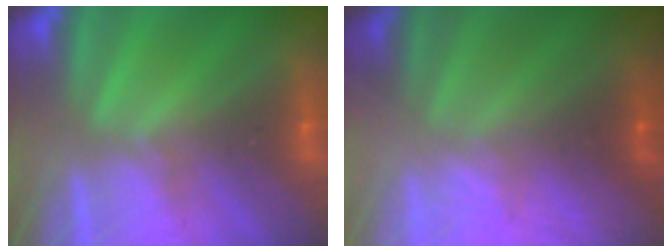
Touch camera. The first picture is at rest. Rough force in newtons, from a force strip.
{"total": 5.6}